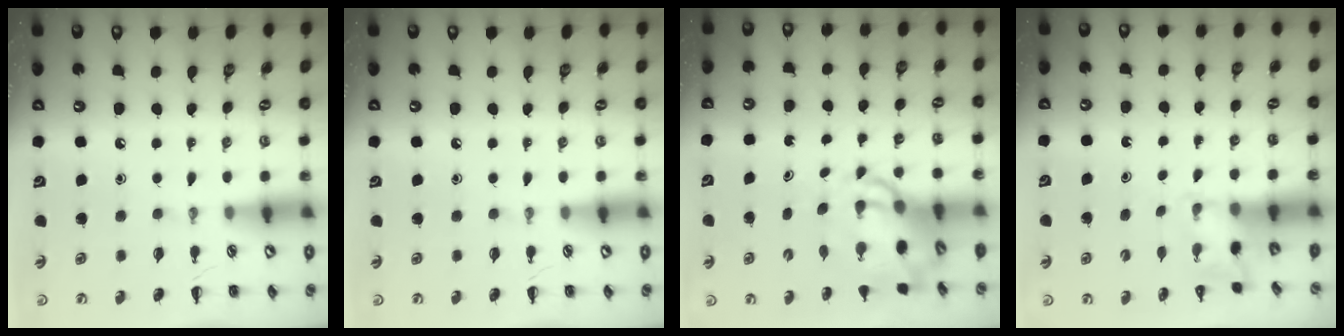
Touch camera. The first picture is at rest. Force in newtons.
{"total": 0.0}
{"total": 7.9, "press": 7.6, "slide": 2.2}
{"total": 1.9, "press": 1.8, "slide": 0.6}